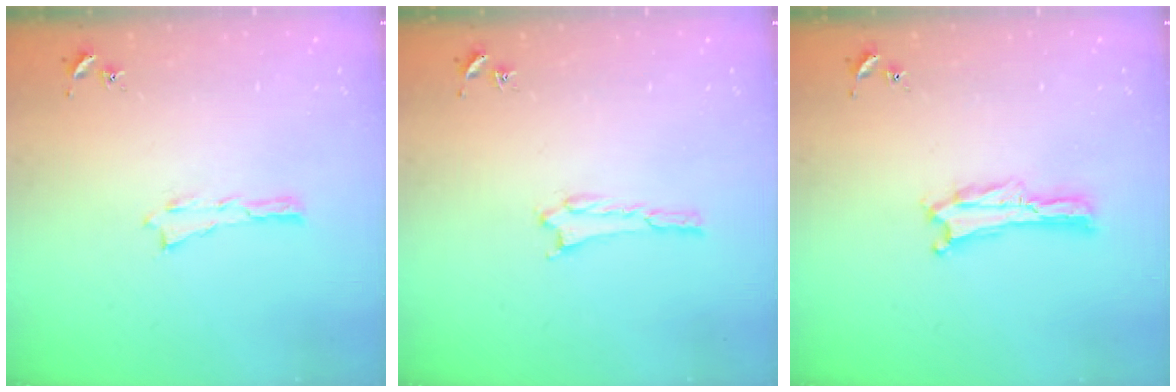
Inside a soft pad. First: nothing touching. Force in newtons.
{"total": 1.9, "press": 1.9, "slide": 0.2}
{"total": 0.0}